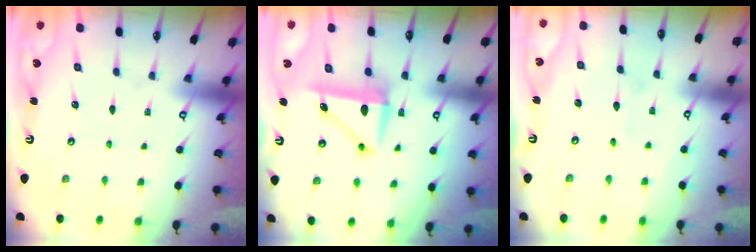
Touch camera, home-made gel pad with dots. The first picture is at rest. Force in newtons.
{"total": 7.3, "press": 7.2, "slide": 1.3}
{"total": 2.1, "press": 2.1, "slide": 0.2}